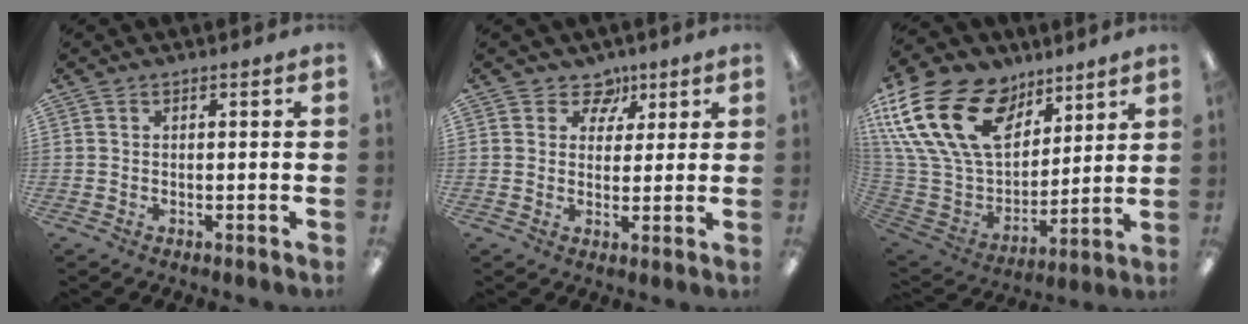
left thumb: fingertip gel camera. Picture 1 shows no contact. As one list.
[{"total": 6.4, "force": [3.5, 5.2, 1.4], "torque": [-0.008, -0.019, 0.061]}, {"total": 26.7, "force": [12.2, 18.1, 15.4], "torque": [-0.332, -0.045, 0.240]}]